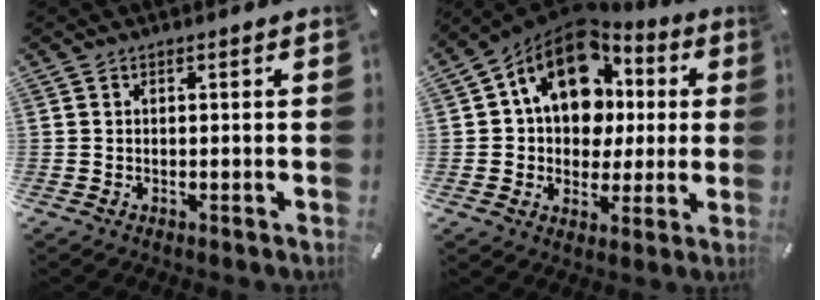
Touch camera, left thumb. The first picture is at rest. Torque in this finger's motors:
{"motor_torque": [0.71, 1.37, 2.36, -0.41, 0.13]}